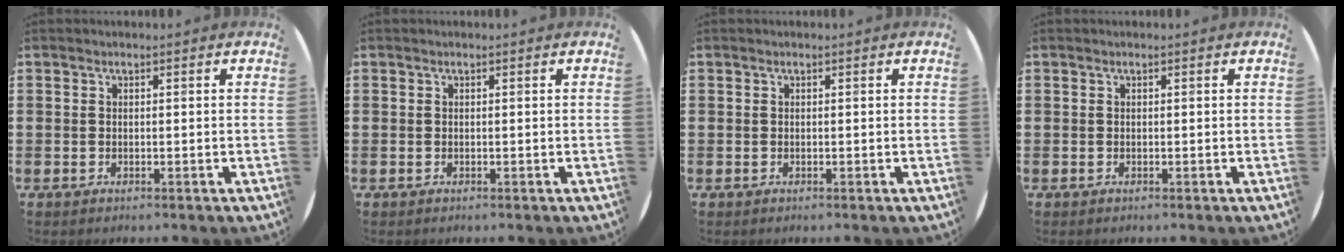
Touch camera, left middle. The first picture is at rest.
{"total": 0.0}
{"total": 0.0}
{"total": 0.0}